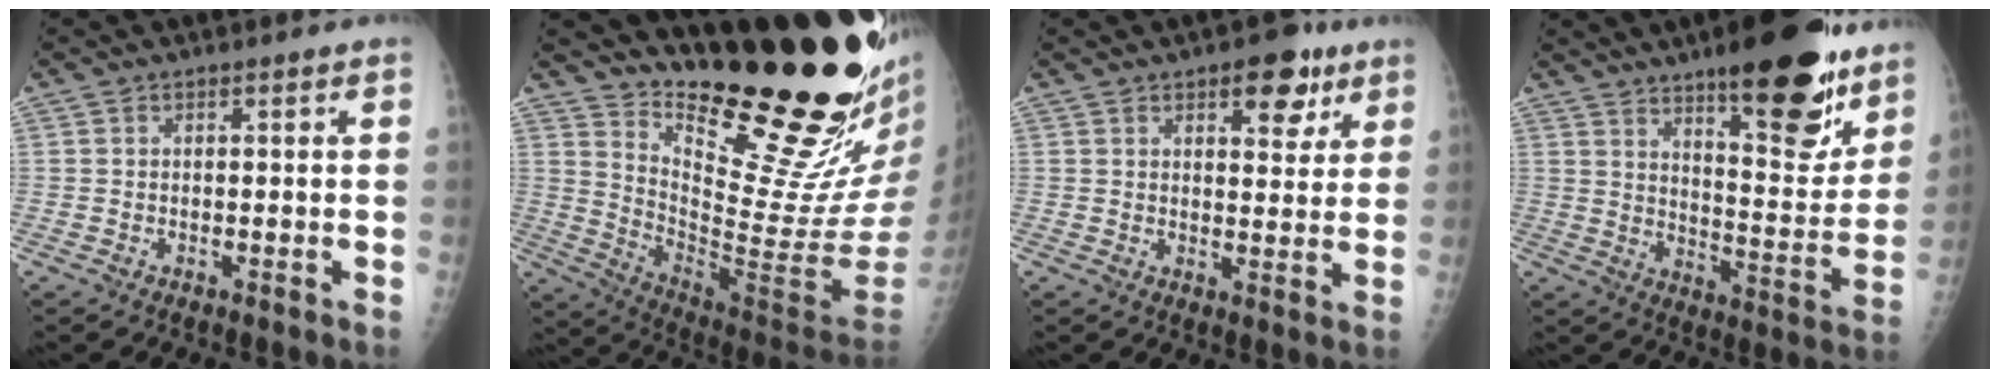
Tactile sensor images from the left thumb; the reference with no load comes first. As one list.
[{"total": 28.1, "force": [21.6, 5.4, 17.2], "torque": [-0.230, -0.166, 0.326]}, {"total": 8.2, "force": [4.6, 4.1, 5.4], "torque": [-0.039, -0.019, 0.056]}, {"total": 21.1, "force": [13.7, 6.4, 14.8], "torque": [-0.164, -0.084, 0.204]}]